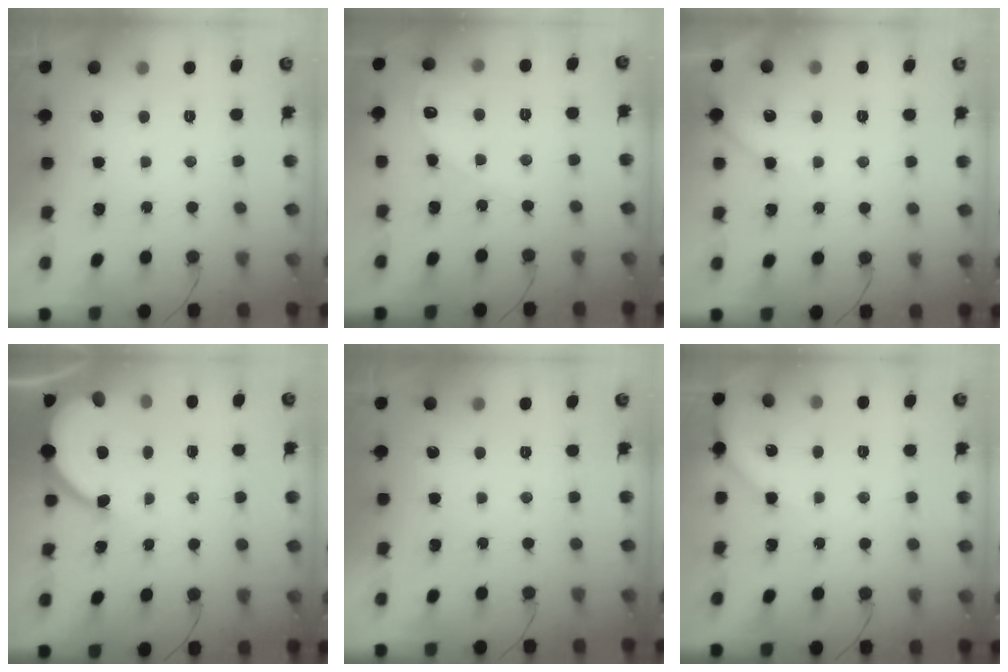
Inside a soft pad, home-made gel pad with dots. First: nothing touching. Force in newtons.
{"total": 4.8, "press": 4.8, "slide": 0.6}
{"total": 3.9, "press": 3.8, "slide": 0.6}
{"total": 7.3, "press": 7.3, "slide": 0.8}
{"total": 0.0}
{"total": 4.3, "press": 4.2, "slide": 0.7}